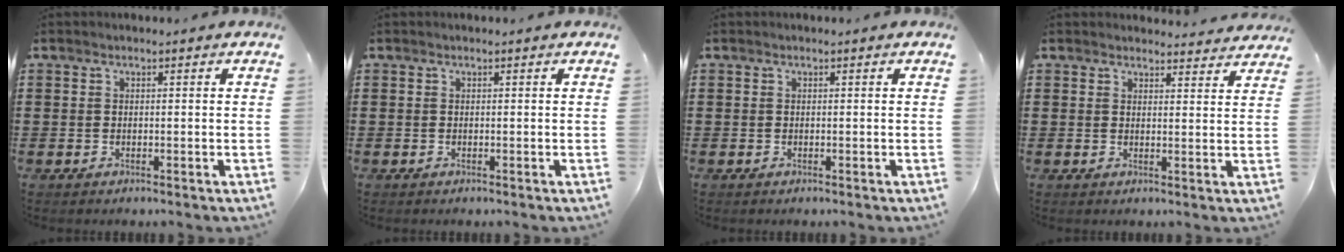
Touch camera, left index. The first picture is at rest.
{"total": 0.0}
{"total": 0.0}
{"total": 2.7, "force": [2.7, 0.3, 0.2], "torque": [-0.004, -0.011, 0.048]}